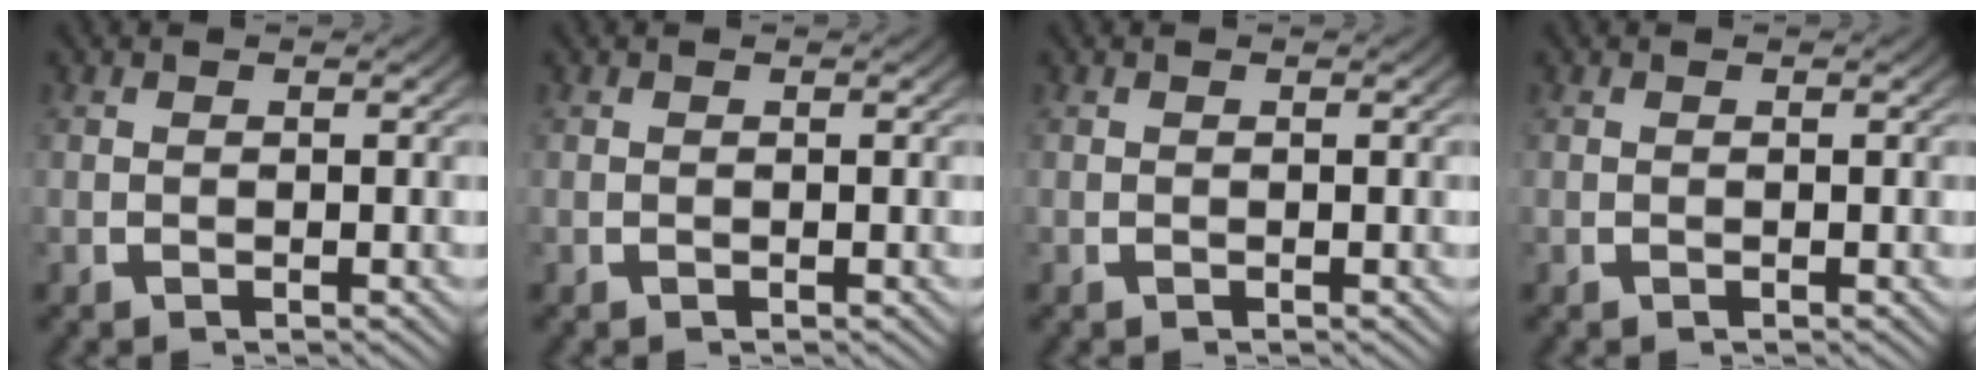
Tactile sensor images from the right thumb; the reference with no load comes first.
{"total": 0.0}
{"total": 0.0}
{"total": 0.0}